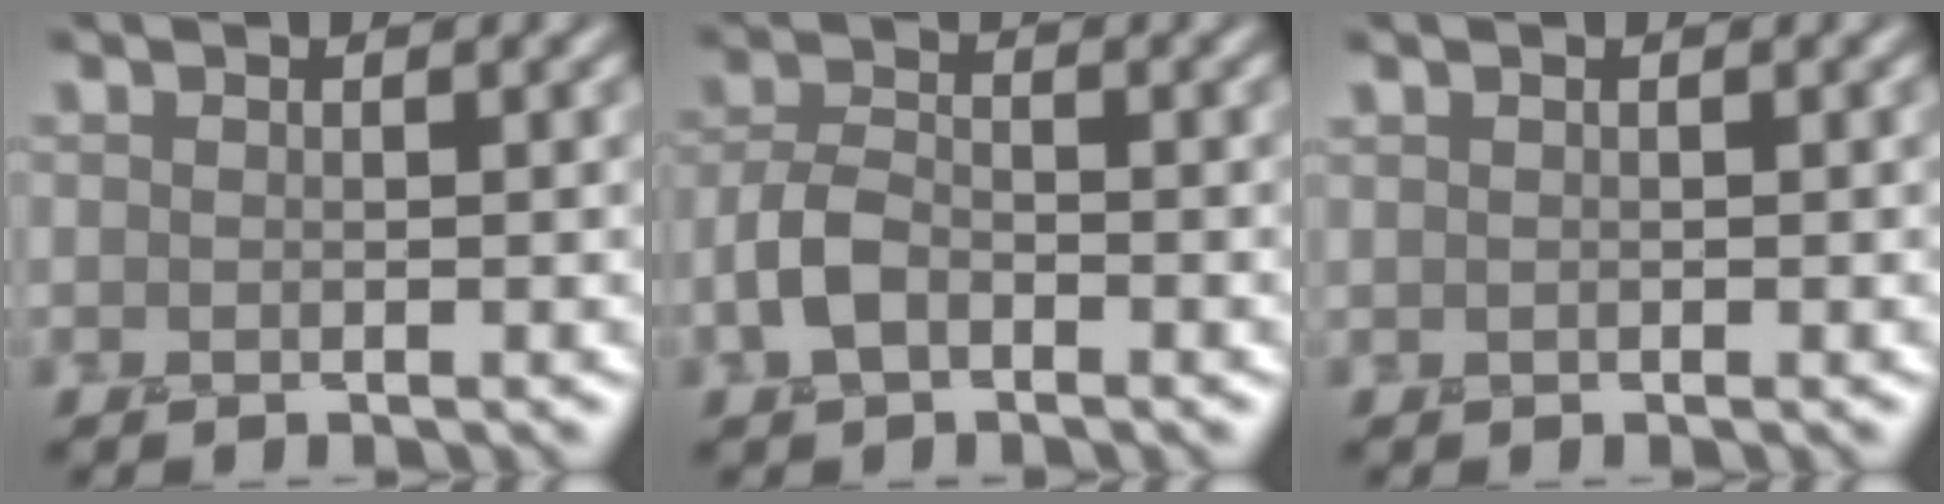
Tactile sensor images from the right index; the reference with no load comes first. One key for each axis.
{"total": 2.8, "fx": -1.3, "fy": 1.6, "fz": 1.9, "tx": -0.038, "ty": 0.005, "tz": -0.034}
{"total": 0.0}